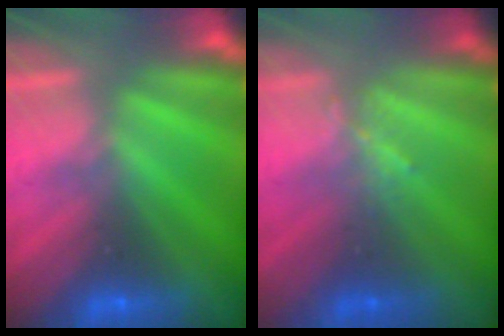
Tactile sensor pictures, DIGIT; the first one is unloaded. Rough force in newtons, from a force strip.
{"total": 1.1}